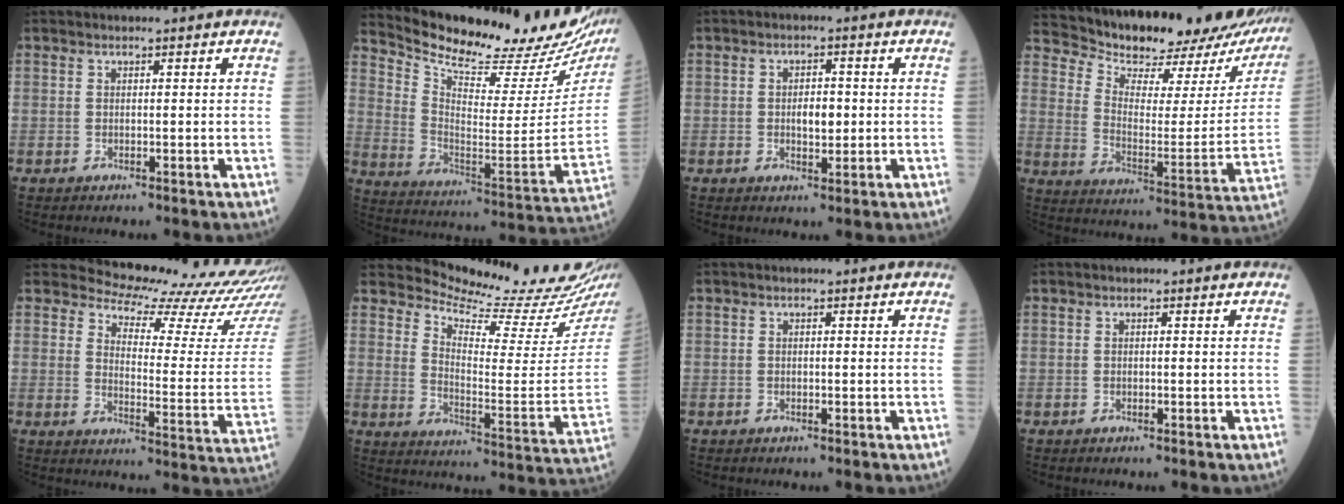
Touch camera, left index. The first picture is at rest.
{"total": 26.0, "force": [23.2, 4.2, 10.8], "torque": [-0.181, -0.089, 0.316]}
{"total": 3.1, "force": [-0.3, 1.5, 2.7], "torque": [-0.041, -0.001, -0.005]}
{"total": 24.0, "force": [22.4, 6.2, 6.0], "torque": [-0.087, -0.066, 0.290]}
{"total": 17.5, "force": [17.2, 0.7, 3.2], "torque": [-0.045, -0.120, 0.186]}
{"total": 16.8, "force": [16.5, -0.6, 3.3], "torque": [-0.060, -0.116, 0.210]}
{"total": 0.0}
{"total": 0.0}